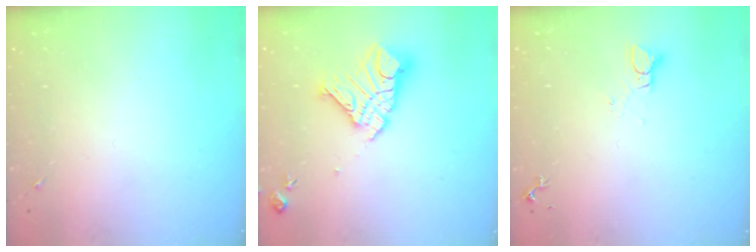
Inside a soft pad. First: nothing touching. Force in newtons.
{"total": 15.2, "press": 15.1, "slide": 1.6}
{"total": 3.0, "press": 3.0, "slide": 0.2}